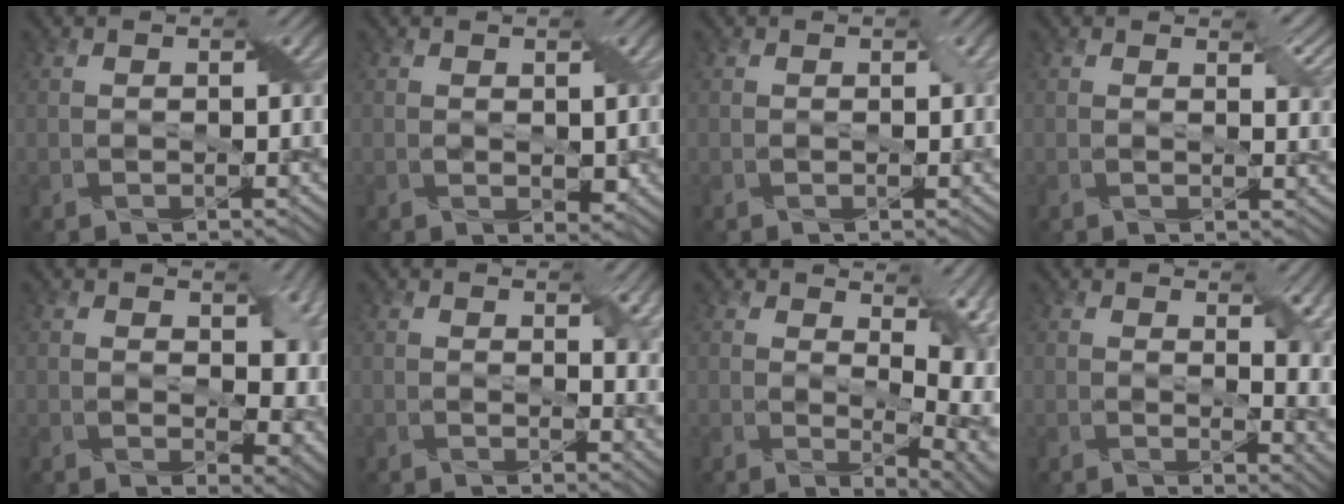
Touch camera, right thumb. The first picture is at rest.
{"total": 1.5, "force": [0.3, 1.0, 1.0], "torque": [-0.022, -0.005, 0.010]}
{"total": 0.5, "force": [0.0, 0.4, 0.4], "torque": [-0.005, 0.000, -0.001]}
{"total": 2.9, "force": [1.7, 1.2, 2.1], "torque": [-0.034, -0.003, 0.025]}
{"total": 8.1, "force": [2.0, 4.8, 6.2], "torque": [-0.101, -0.016, 0.035]}
{"total": 4.0, "force": [1.6, 1.7, 3.3], "torque": [-0.048, -0.009, 0.029]}
{"total": 9.8, "force": [2.3, 4.2, 8.5], "torque": [-0.131, -0.011, 0.051]}
{"total": 6.6, "force": [2.2, 2.7, 5.6], "torque": [-0.078, -0.012, 0.045]}